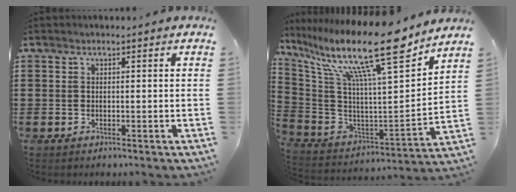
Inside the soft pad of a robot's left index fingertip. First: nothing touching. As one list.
[{"total": 18.1, "force": [12.8, 2.7, 12.5], "torque": [-0.245, -0.078, 0.203]}]